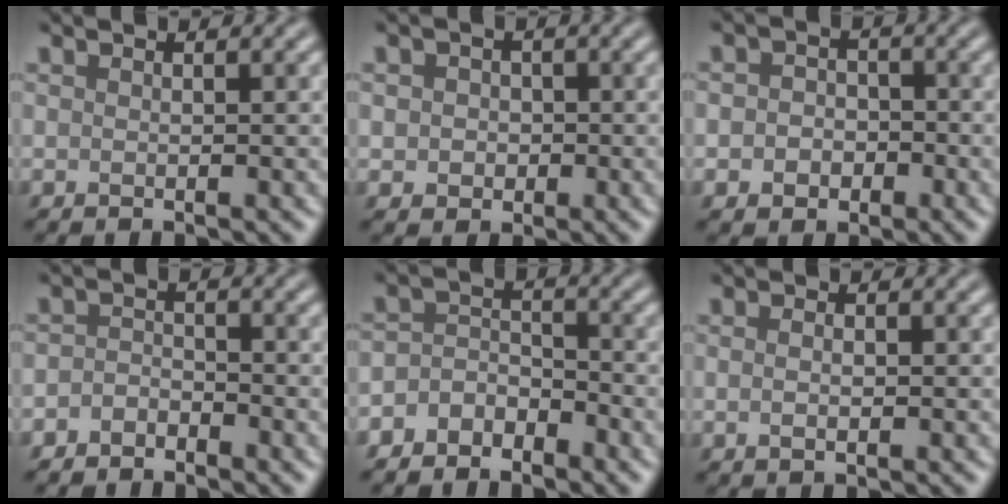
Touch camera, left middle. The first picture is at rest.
{"total": 2.1, "force": [0.0, 1.9, 0.9], "torque": [-0.004, 0.000, -0.005]}
{"total": 2.7, "force": [-0.7, 2.3, 1.3], "torque": [0.001, -0.003, -0.024]}
{"total": 1.6, "force": [-1.3, 0.9, 0.3], "torque": [-0.005, 0.006, -0.029]}
{"total": 2.8, "force": [-2.2, 1.6, 0.7], "torque": [-0.010, 0.008, -0.048]}
{"total": 1.0, "force": [0.0, 0.5, 0.9], "torque": [-0.017, -0.004, 0.000]}